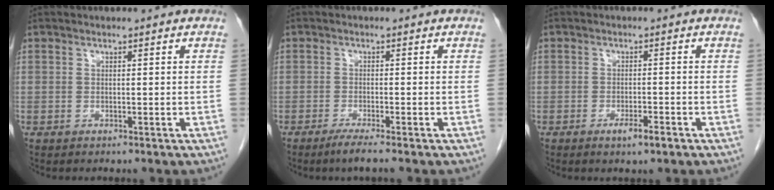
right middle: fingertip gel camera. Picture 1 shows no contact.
{"total": 2.4, "force": [-1.8, -0.5, 1.6], "torque": [-0.037, -0.007, -0.037]}
{"total": 2.8, "force": [-1.6, 0.4, 2.2], "torque": [-0.033, 0.000, -0.023]}